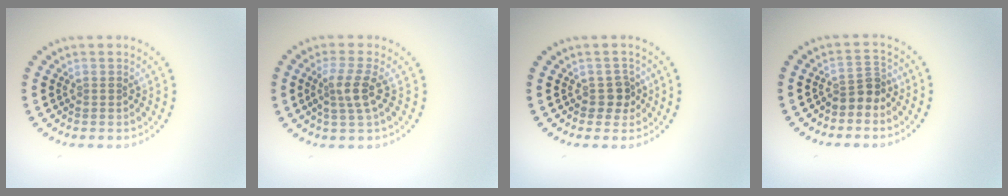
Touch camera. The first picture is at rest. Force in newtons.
{"total": 2.7, "press": 2.3, "slide": 1.4}
{"total": 1.8, "press": 1.6, "slide": 0.9}
{"total": 2.3, "press": 1.8, "slide": 1.4}